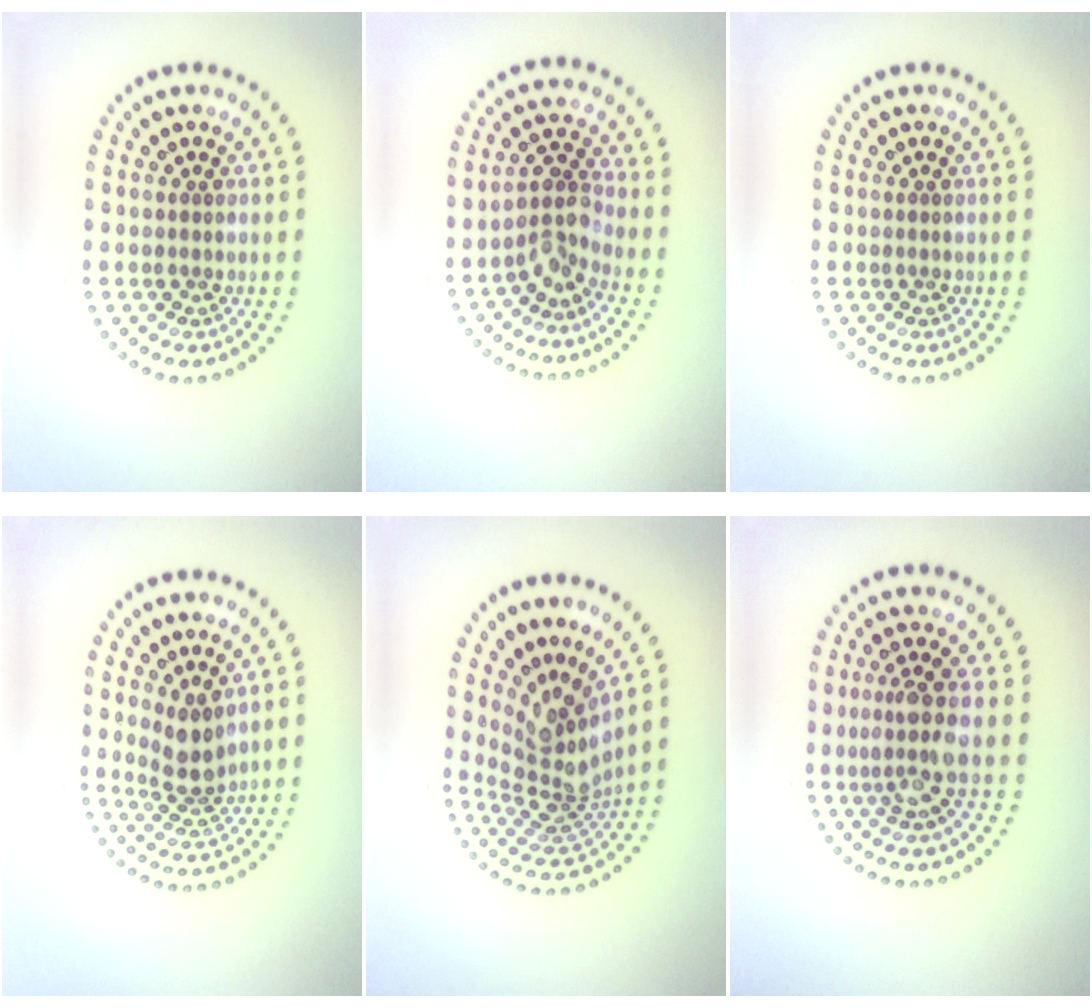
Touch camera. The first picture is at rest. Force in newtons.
{"total": 2.9, "press": 2.2, "slide": 1.8}
{"total": 0.0}
{"total": 2.9, "press": 2.2, "slide": 1.9}
{"total": 4.7, "press": 3.0, "slide": 3.6}
{"total": 3.3, "press": 2.4, "slide": 2.2}